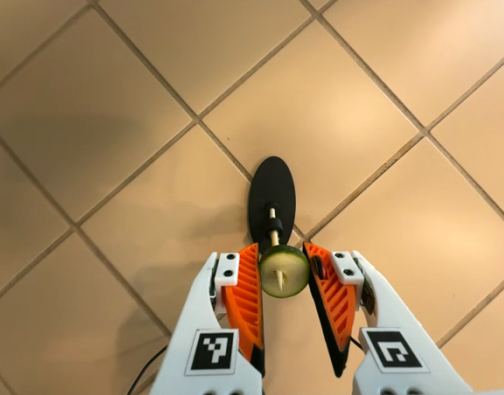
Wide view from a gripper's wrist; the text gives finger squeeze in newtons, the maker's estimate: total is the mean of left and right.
{"total": 5.3, "left": 4.7, "right": 5.9}